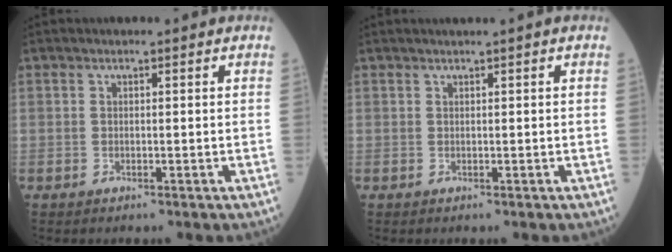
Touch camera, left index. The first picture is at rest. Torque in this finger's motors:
{"motor_torque": [-0.29, -0.22, 0.09, 0.03]}